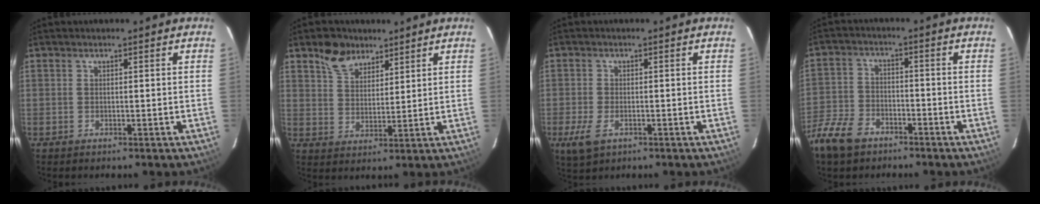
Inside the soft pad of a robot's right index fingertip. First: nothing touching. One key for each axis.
{"total": 6.8, "fx": 4.8, "fy": 4.0, "fz": 2.6, "tx": -0.045, "ty": 0.011, "tz": 0.089}
{"total": 5.0, "fx": -2.3, "fy": 2.7, "fz": 3.5, "tx": -0.083, "ty": -0.011, "tz": -0.040}
{"total": 9.9, "fx": -6.8, "fy": 5.6, "fz": 4.4, "tx": -0.121, "ty": 0.003, "tz": -0.135}